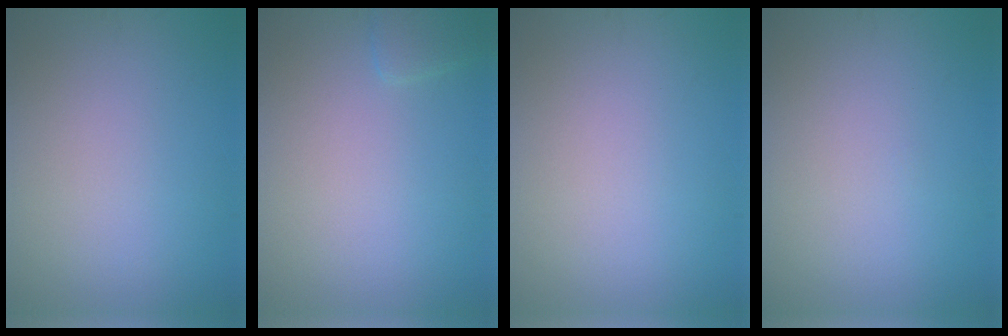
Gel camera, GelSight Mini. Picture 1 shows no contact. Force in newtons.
{"total": 1.1, "press": 1.1, "slide": 0.1}
{"total": 0.0}
{"total": 0.0}